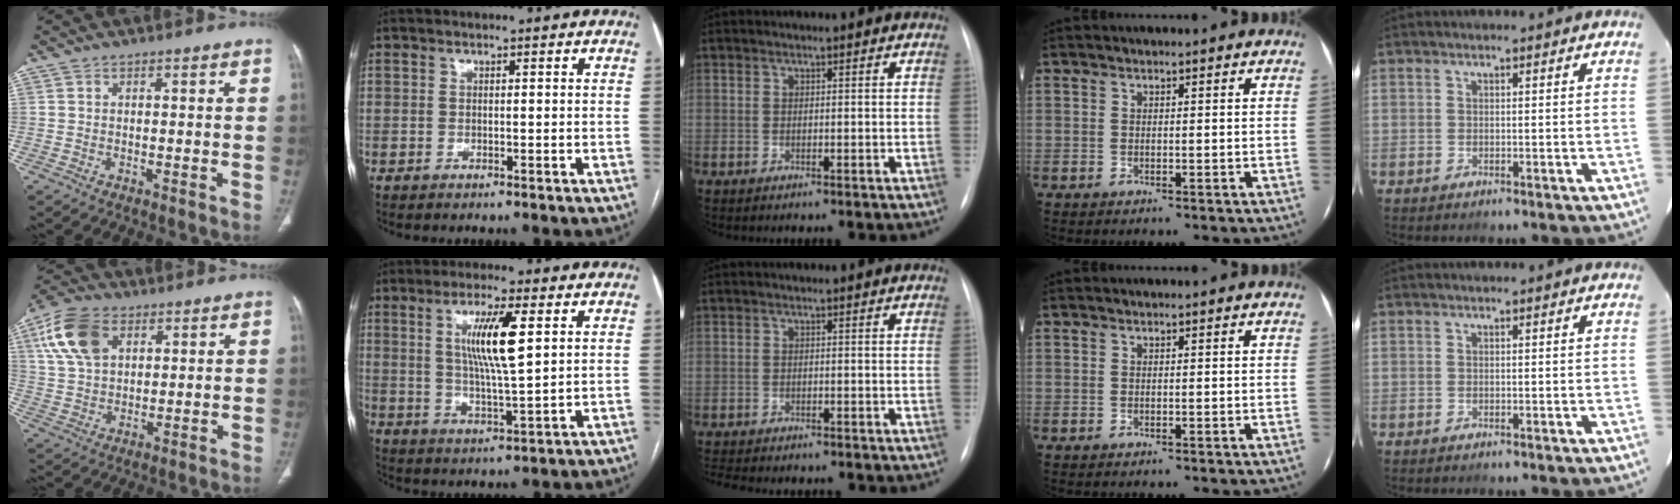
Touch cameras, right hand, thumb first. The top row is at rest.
{"thumb": {"total": 11.9, "force": [4.9, 7.5, 7.9], "torque": [-0.146, 0.000, 0.094]}, "index": {"total": 9.5, "force": [2.7, 0.8, 9.1], "torque": [-0.171, -0.004, 0.051]}, "middle": {"total": 7.4, "force": [-6.4, 1.9, 3.0], "torque": [-0.046, -0.003, -0.089]}}